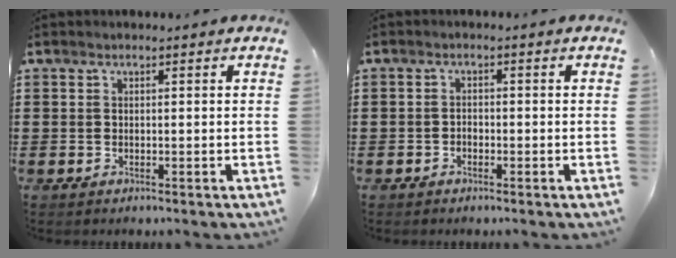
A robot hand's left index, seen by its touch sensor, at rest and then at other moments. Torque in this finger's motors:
{"motor_torque": [-0.73, 0.96, 0.03, 0.00]}